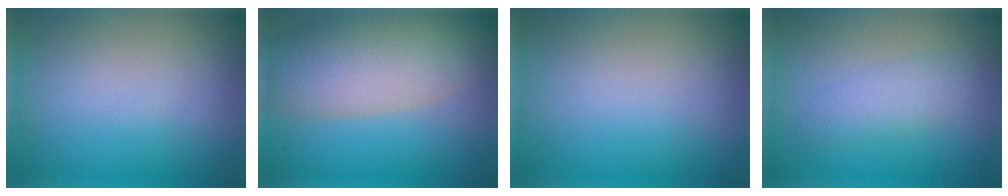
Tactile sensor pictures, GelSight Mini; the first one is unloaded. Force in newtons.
{"total": 7.6, "press": 7.6, "slide": 0.4}
{"total": 0.0}
{"total": 2.3, "press": 2.3, "slide": 0.1}